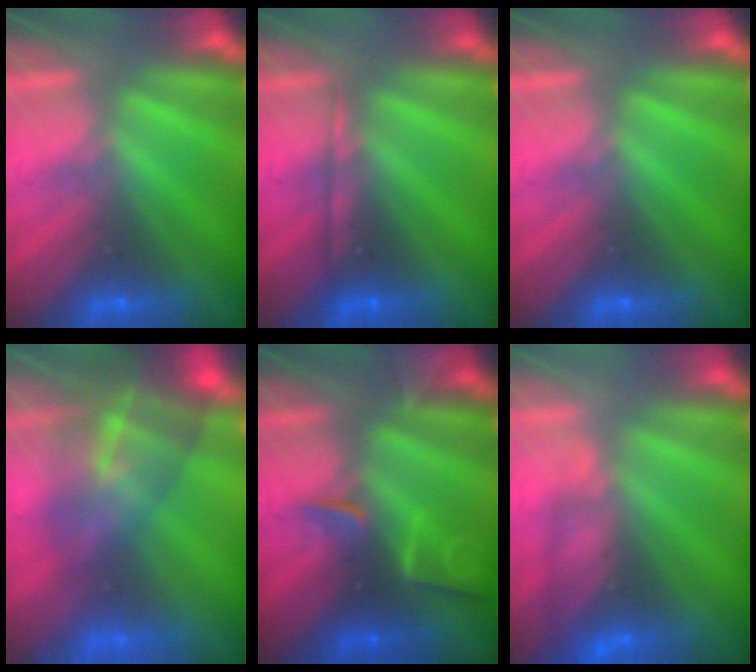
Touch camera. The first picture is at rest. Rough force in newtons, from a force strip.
{"total": 2.1}
{"total": 0.0}
{"total": 7.4}
{"total": 2.0}
{"total": 3.8}